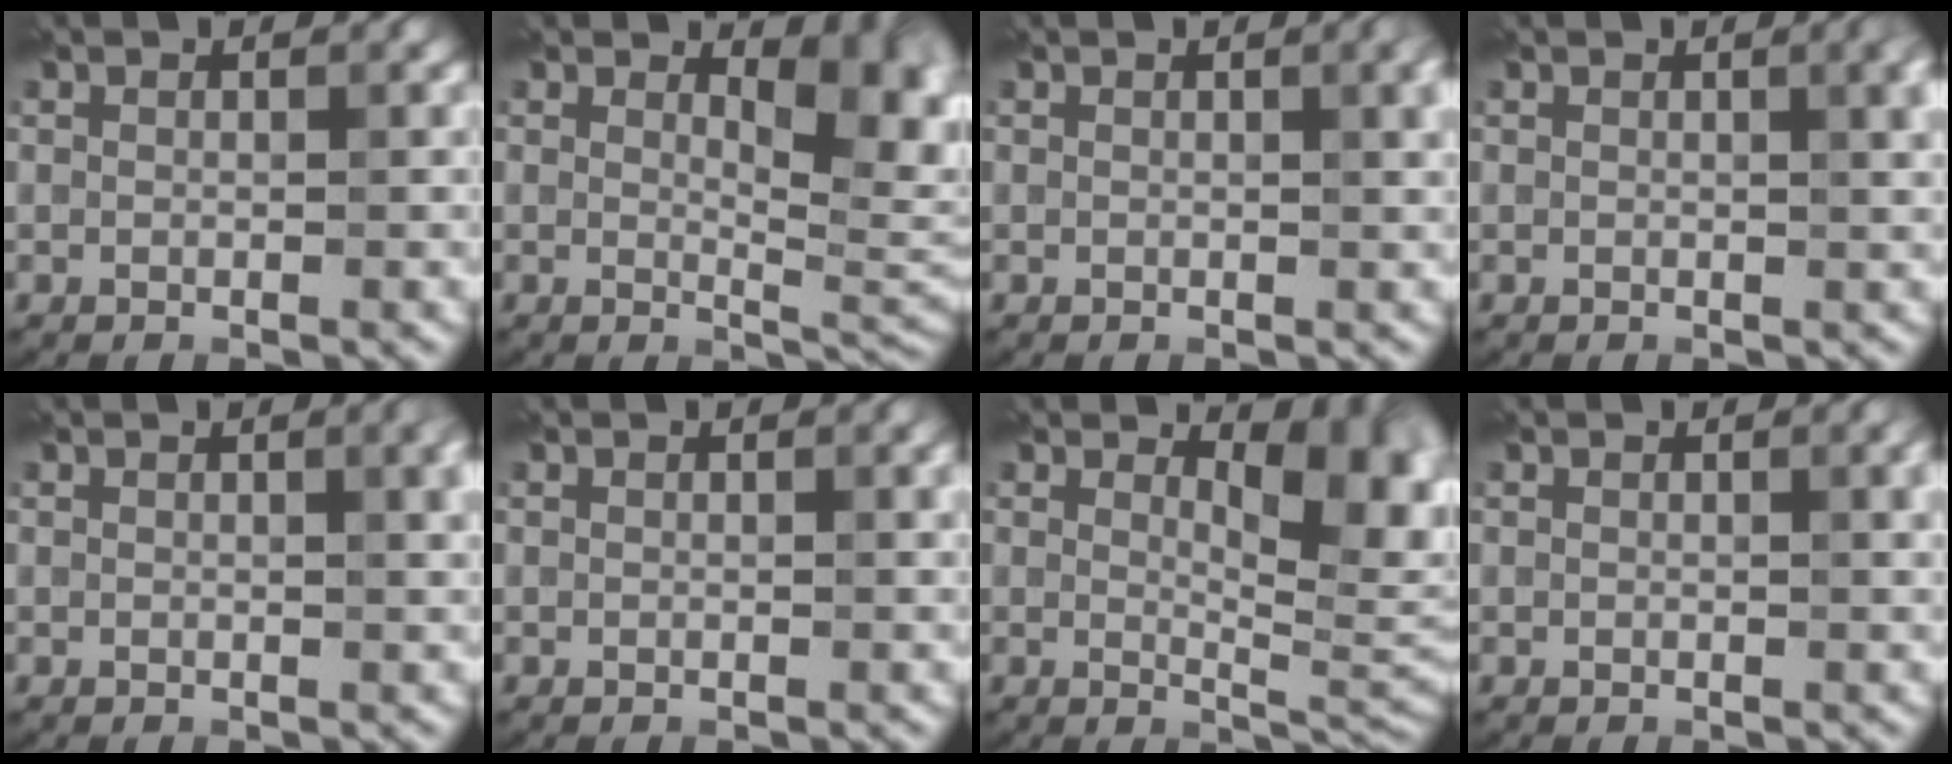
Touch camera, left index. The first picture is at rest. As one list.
[{"total": 4.9, "force": [1.6, 2.1, 4.0], "torque": [-0.051, -0.011, 0.026]}, {"total": 3.4, "force": [1.1, 1.3, 2.9], "torque": [-0.034, 0.004, 0.018]}, {"total": 4.5, "force": [1.4, 1.9, 3.8], "torque": [-0.033, 0.007, 0.024]}, {"total": 3.9, "force": [1.3, 1.6, 3.3], "torque": [-0.033, 0.005, 0.022]}, {"total": 1.1, "force": [0.4, 0.3, 0.9], "torque": [-0.012, 0.000, 0.008]}, {"total": 5.6, "force": [2.0, 2.5, 4.6], "torque": [-0.059, -0.013, 0.030]}, {"total": 2.0, "force": [0.7, 0.6, 1.8], "torque": [-0.022, 0.002, 0.011]}]